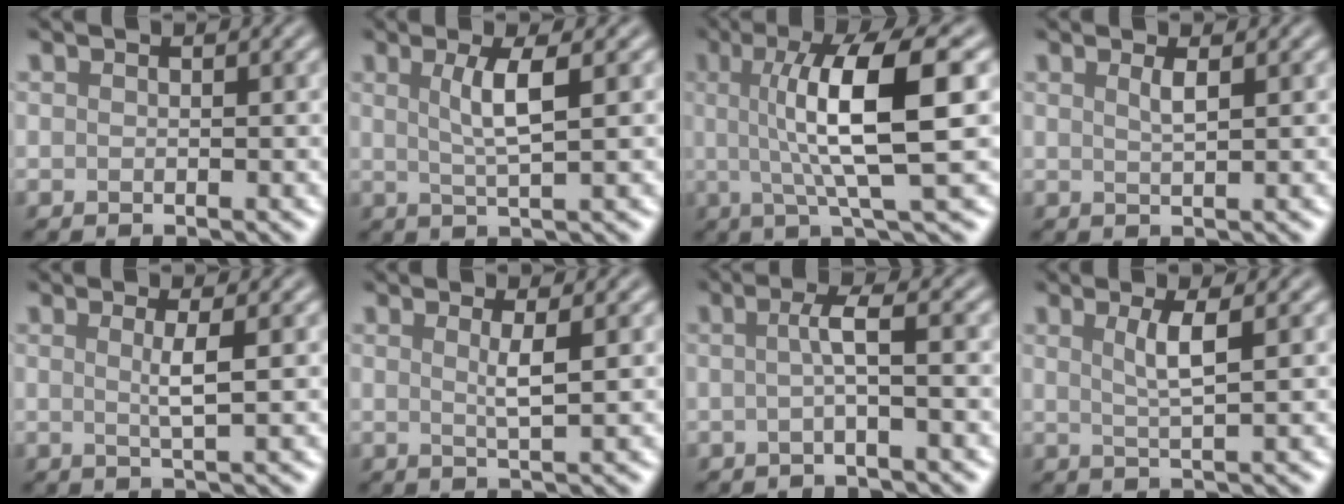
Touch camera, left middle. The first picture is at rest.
{"total": 3.4, "force": [0.9, 0.6, 3.3], "torque": [-0.056, 0.000, 0.017]}
{"total": 9.4, "force": [1.2, 2.2, 9.1], "torque": [-0.123, 0.005, 0.018]}
{"total": 1.4, "force": [0.6, 0.4, 1.2], "torque": [-0.016, 0.001, 0.008]}
{"total": 2.2, "force": [0.4, 0.4, 2.1], "torque": [-0.036, -0.001, 0.001]}
{"total": 2.0, "force": [0.6, 0.4, 1.8], "torque": [-0.031, -0.003, 0.005]}
{"total": 2.4, "force": [-0.1, 0.4, 2.4], "torque": [-0.043, -0.001, -0.006]}
{"total": 2.7, "force": [0.9, 0.5, 2.5], "torque": [-0.042, -0.001, 0.014]}